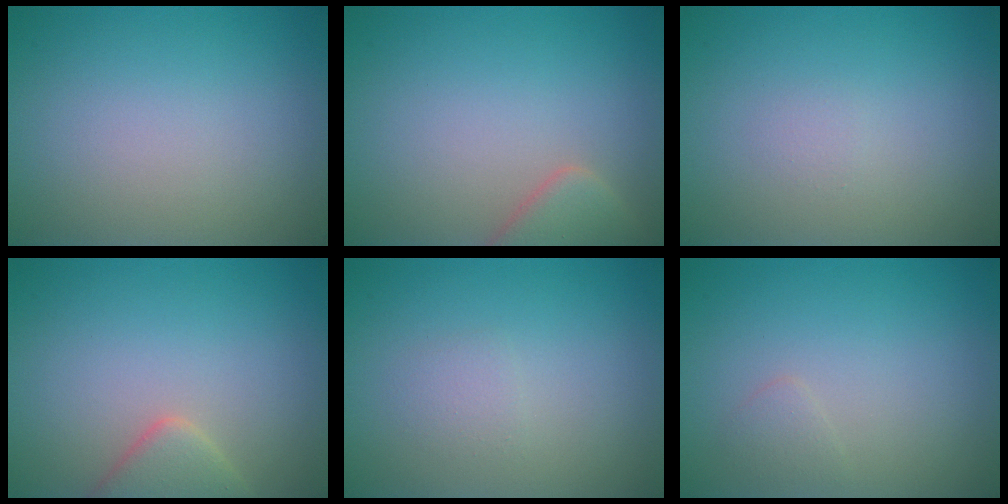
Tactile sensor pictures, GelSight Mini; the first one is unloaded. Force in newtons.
{"total": 3.0, "press": 3.0, "slide": 0.3}
{"total": 0.5, "press": 0.5, "slide": 0.1}
{"total": 2.8, "press": 2.8, "slide": 0.3}
{"total": 1.1, "press": 1.0, "slide": 0.1}
{"total": 0.8, "press": 0.8, "slide": 0.1}